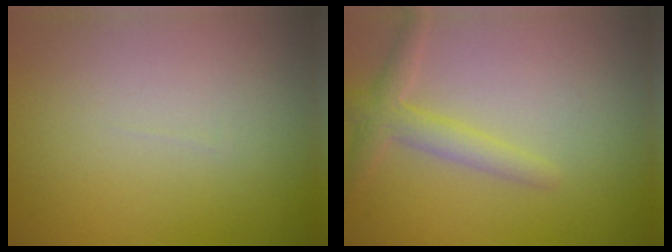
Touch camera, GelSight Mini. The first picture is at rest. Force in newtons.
{"total": 2.5, "press": 2.5, "slide": 0.1}